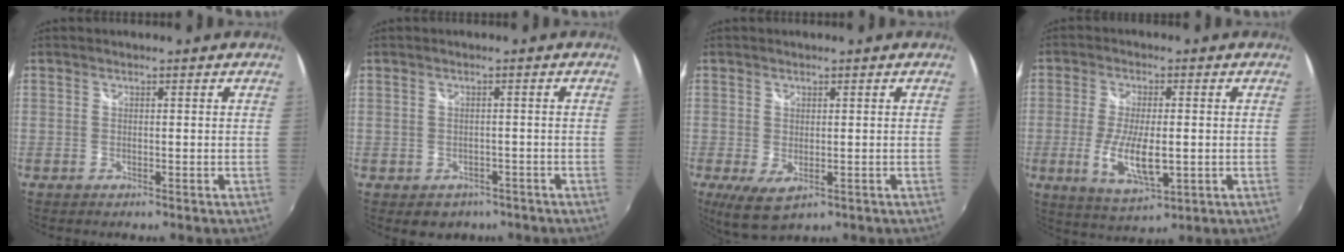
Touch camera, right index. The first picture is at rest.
{"total": 4.0, "force": [-2.2, 3.1, 1.1], "torque": [-0.022, -0.001, -0.023]}
{"total": 5.2, "force": [-1.4, 2.8, 4.2], "torque": [-0.077, -0.020, -0.014]}
{"total": 9.9, "force": [-2.0, 3.4, 9.1], "torque": [-0.181, -0.019, -0.031]}